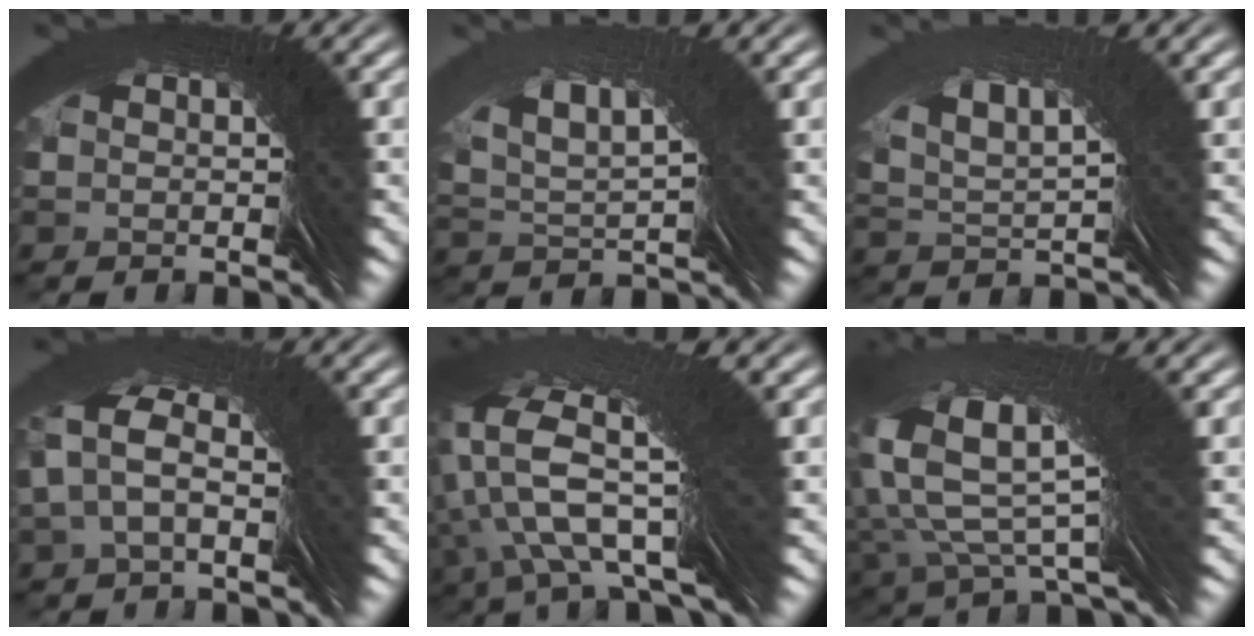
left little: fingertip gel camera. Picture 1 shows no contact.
{"total": 5.6, "force": [4.8, -2.9, 0.8], "torque": [-0.003, 0.046, 0.065]}
{"total": 6.2, "force": [5.2, -3.4, 0.5], "torque": [0.004, 0.049, 0.070]}
{"total": 2.4, "force": [1.9, -1.3, -0.7], "torque": [-0.009, 0.030, 0.025]}
{"total": 5.1, "force": [2.2, -1.4, 4.3], "torque": [-0.047, 0.054, 0.017]}
{"total": 6.8, "force": [5.2, -2.3, 3.8], "torque": [-0.058, 0.084, 0.058]}